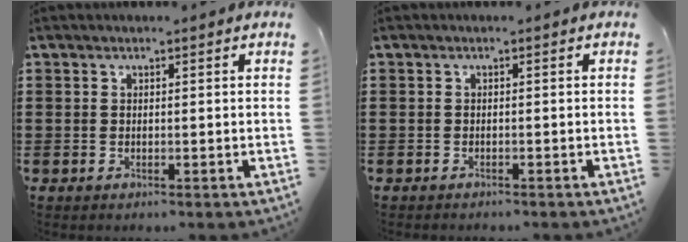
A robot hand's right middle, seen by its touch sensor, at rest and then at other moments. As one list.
[{"total": 0.6, "force": [-0.6, 0.0, -0.1], "torque": [0.002, -0.003, -0.013]}]